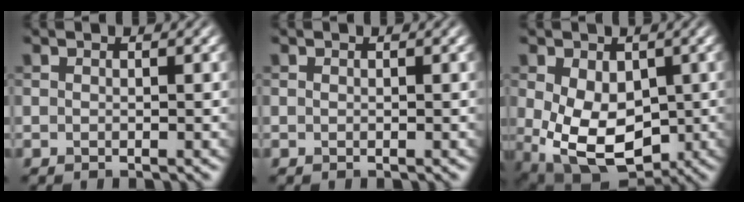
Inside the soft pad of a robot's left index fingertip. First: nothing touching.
{"total": 0.0}
{"total": 9.0, "force": [-1.1, 6.0, 6.6], "torque": [-0.123, -0.028, -0.009]}